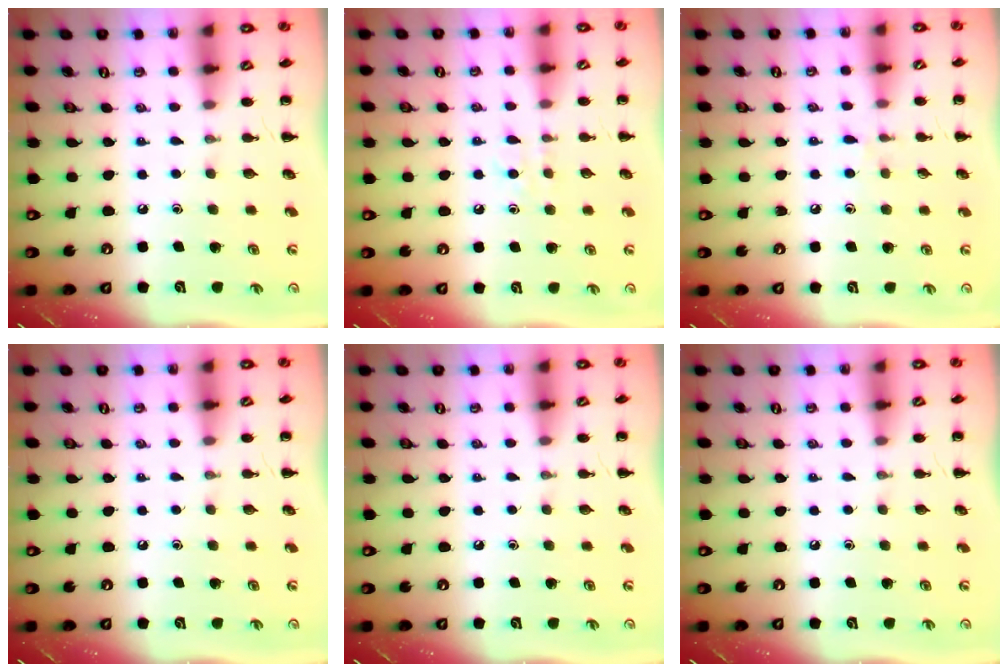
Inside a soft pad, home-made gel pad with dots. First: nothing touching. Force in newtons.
{"total": 4.2, "press": 4.0, "slide": 1.3}
{"total": 6.4, "press": 6.0, "slide": 2.2}
{"total": 0.0}
{"total": 0.0}
{"total": 0.0}